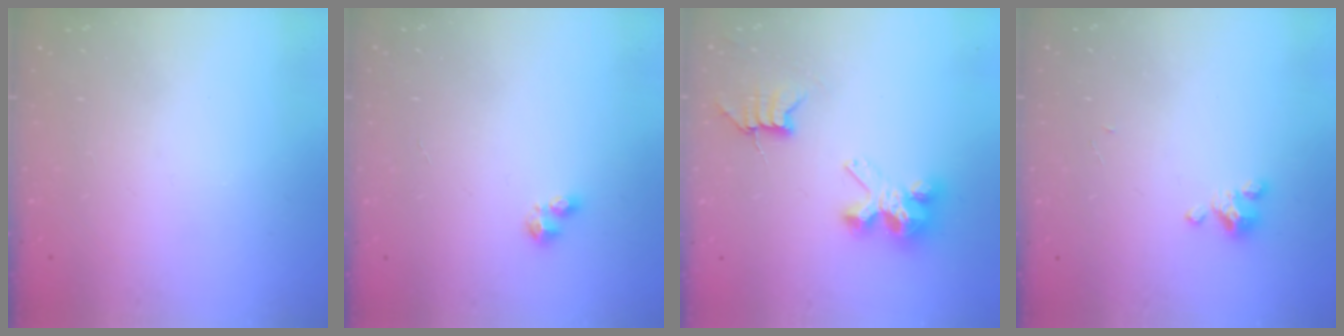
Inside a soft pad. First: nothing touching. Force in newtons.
{"total": 2.5, "press": 2.5, "slide": 0.4}
{"total": 7.2, "press": 7.1, "slide": 0.6}
{"total": 2.3, "press": 2.2, "slide": 0.4}